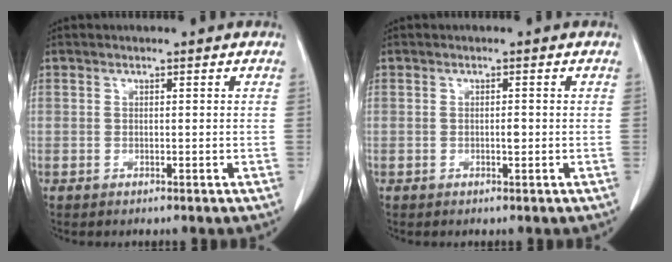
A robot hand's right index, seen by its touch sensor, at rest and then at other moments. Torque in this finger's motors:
{"motor_torque": [0.36, -0.18, 0.03, 0.02]}